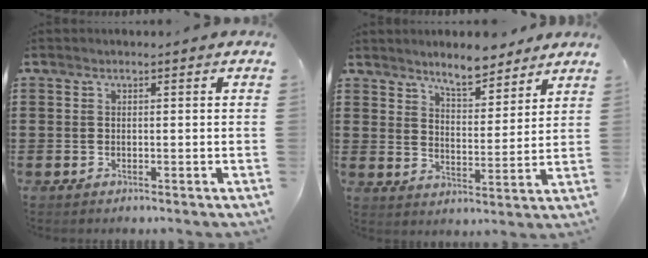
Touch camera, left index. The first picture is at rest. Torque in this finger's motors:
{"motor_torque": [1.28, -0.49, 0.58, 0.12]}